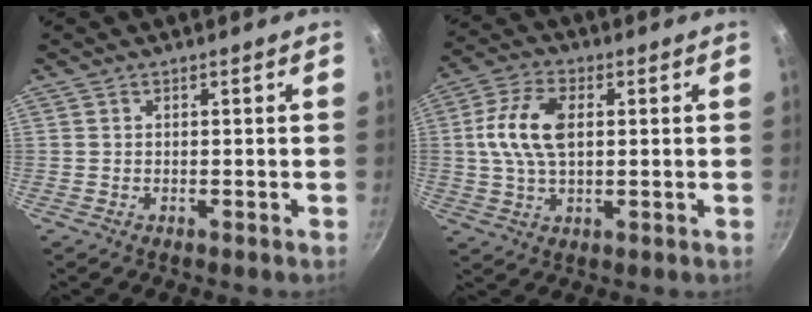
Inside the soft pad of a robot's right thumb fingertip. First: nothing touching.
{"total": 10.8, "force": [1.5, 6.0, 8.9], "torque": [-0.171, 0.015, 0.021]}